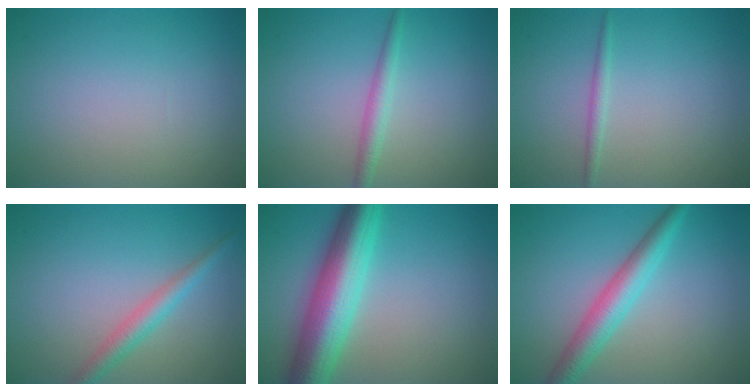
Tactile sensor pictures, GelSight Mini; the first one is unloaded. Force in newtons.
{"total": 1.7, "press": 1.7, "slide": 0.0}
{"total": 1.0, "press": 1.0, "slide": 0.0}
{"total": 2.5, "press": 2.5, "slide": 0.0}
{"total": 8.6, "press": 8.6, "slide": 0.2}
{"total": 4.1, "press": 4.1, "slide": 0.1}